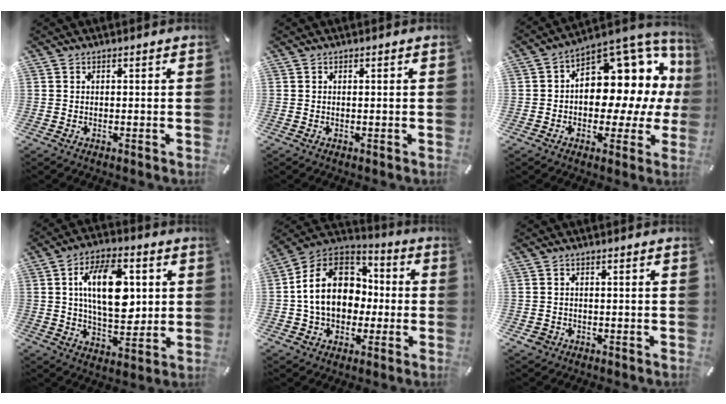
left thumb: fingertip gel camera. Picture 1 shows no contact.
{"total": 0.0}
{"total": 13.4, "force": [4.0, 9.2, 8.8], "torque": [-0.090, -0.067, 0.067]}
{"total": 17.0, "force": [3.2, 9.3, 13.8], "torque": [-0.244, 0.002, 0.050]}
{"total": 17.5, "force": [-0.8, 14.4, 9.9], "torque": [-0.199, 0.024, -0.012]}
{"total": 2.1, "force": [-0.9, 1.8, 0.7], "torque": [-0.013, 0.005, -0.018]}